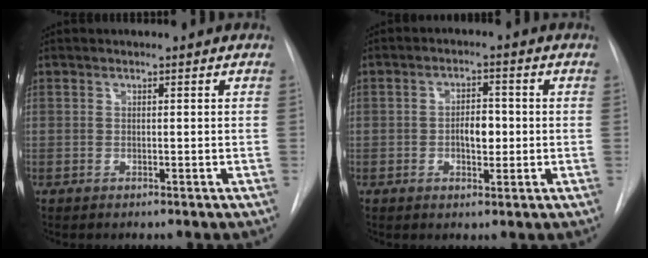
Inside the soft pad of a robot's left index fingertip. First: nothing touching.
{"total": 4.1, "force": [-1.4, 2.0, 3.3], "torque": [-0.050, 0.001, -0.021]}